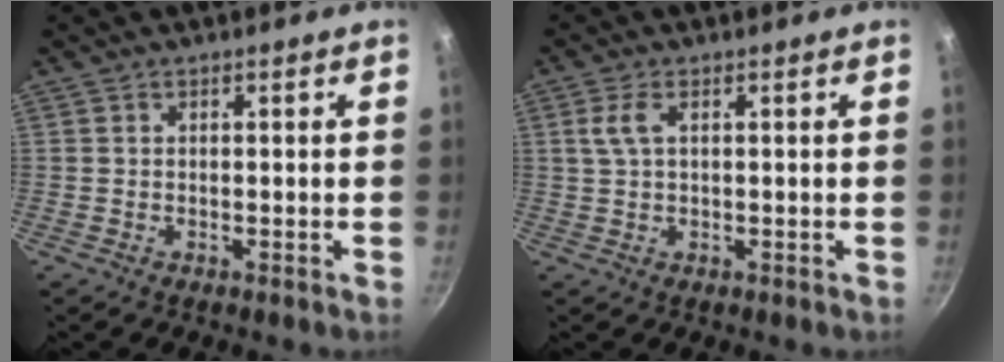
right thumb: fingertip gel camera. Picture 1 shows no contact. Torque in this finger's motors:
{"motor_torque": [-0.46, 0.47, 0.31, -0.30, 0.01]}